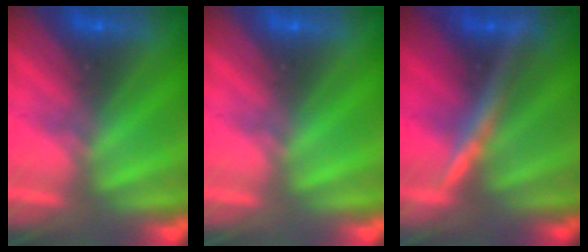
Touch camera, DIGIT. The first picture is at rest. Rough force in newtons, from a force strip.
{"total": 0.0}
{"total": 2.5}